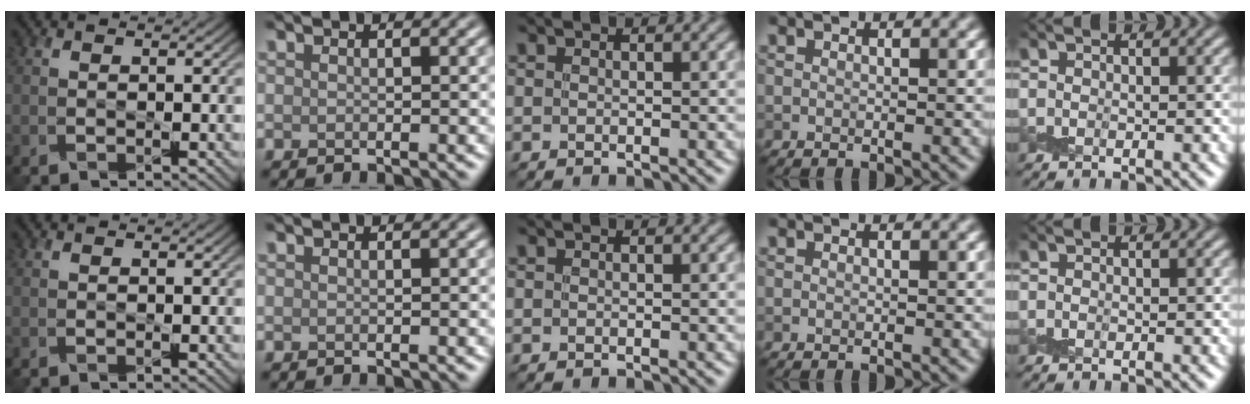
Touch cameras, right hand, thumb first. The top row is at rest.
{}